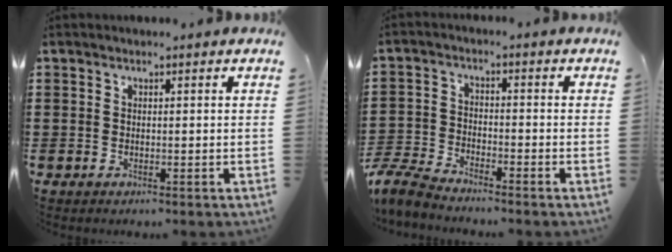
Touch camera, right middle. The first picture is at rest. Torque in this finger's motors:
{"motor_torque": [1.01, -0.65, 0.02, 0.06]}